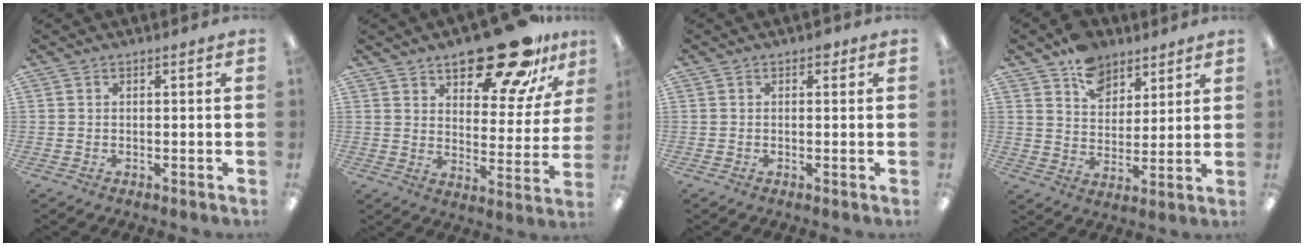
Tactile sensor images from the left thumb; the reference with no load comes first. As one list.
[{"total": 20.2, "force": [15.2, 8.0, 10.8], "torque": [-0.146, -0.099, 0.253]}, {"total": 1.4, "force": [0.7, 0.9, 0.8], "torque": [-0.008, 0.001, 0.010]}, {"total": 10.4, "force": [7.4, 6.7, 3.0], "torque": [-0.043, -0.044, 0.138]}]